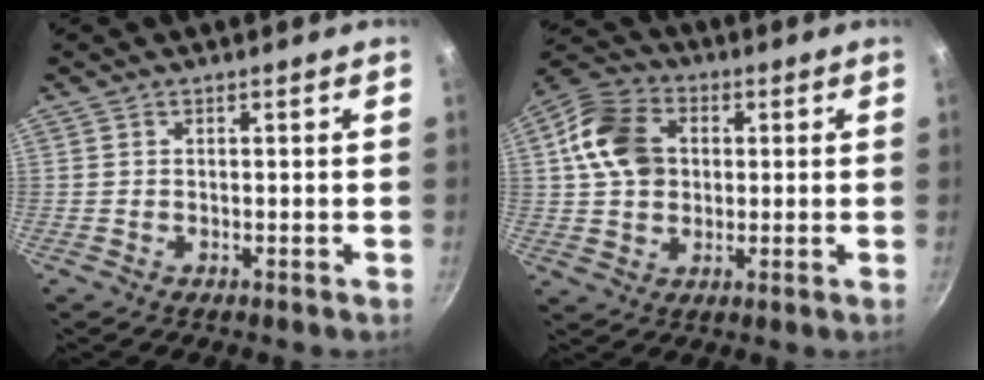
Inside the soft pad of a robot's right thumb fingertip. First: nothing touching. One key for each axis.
{"total": 12.4, "fx": 1.9, "fy": 9.6, "fz": 7.7, "tx": -0.120, "ty": 0.009, "tz": 0.020}